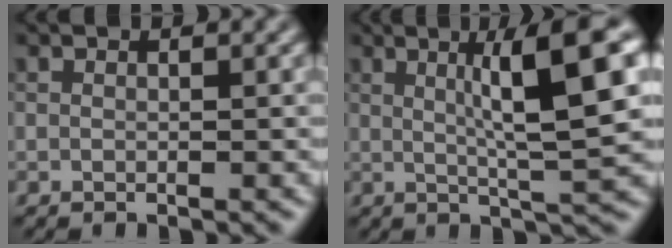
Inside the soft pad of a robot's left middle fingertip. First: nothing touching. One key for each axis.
{"total": 8.8, "fx": 2.3, "fy": 1.3, "fz": 8.4, "tx": -0.111, "ty": 0.011, "tz": 0.036}